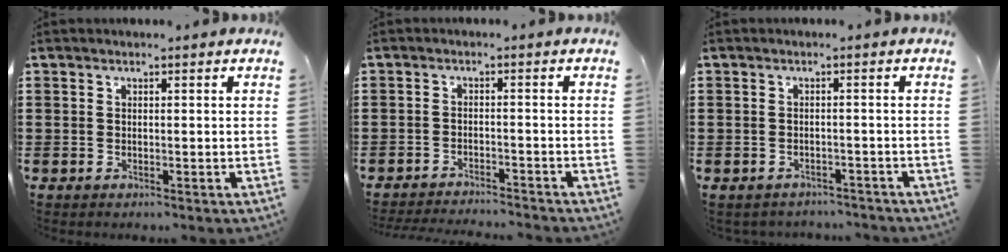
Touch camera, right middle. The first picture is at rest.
{"total": 2.7, "force": [-2.7, 0.0, 0.2], "torque": [-0.006, 0.001, -0.057]}
{"total": 1.6, "force": [-1.6, 0.3, -0.1], "torque": [-0.006, -0.001, -0.035]}